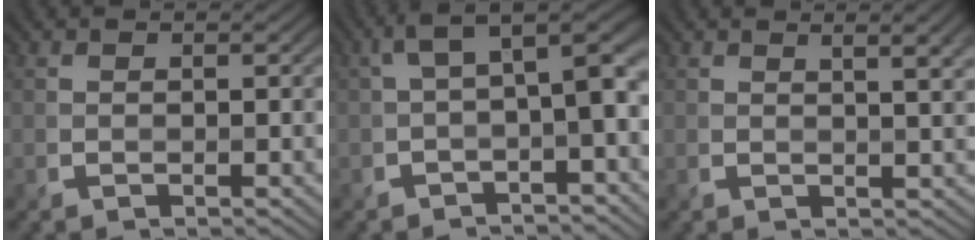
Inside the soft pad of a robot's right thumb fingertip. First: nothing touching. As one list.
[{"total": 5.0, "force": [0.0, 1.5, 4.8], "torque": [-0.073, 0.015, -0.004]}, {"total": 3.9, "force": [2.0, 1.0, 3.2], "torque": [-0.046, 0.004, 0.029]}]